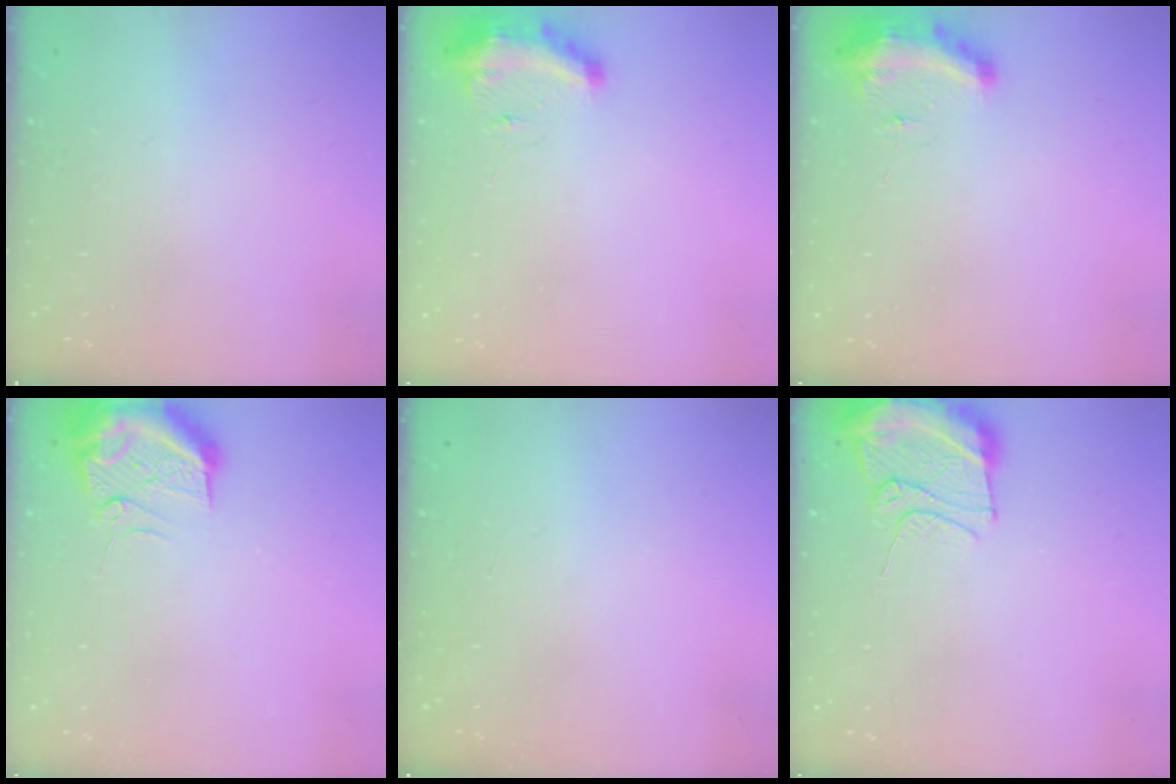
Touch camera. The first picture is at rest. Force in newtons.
{"total": 9.3, "press": 9.2, "slide": 0.9}
{"total": 9.3, "press": 9.2, "slide": 0.9}
{"total": 12.2, "press": 11.9, "slide": 2.6}
{"total": 1.0, "press": 0.0, "slide": 1.0}
{"total": 12.4, "press": 12.3, "slide": 1.6}